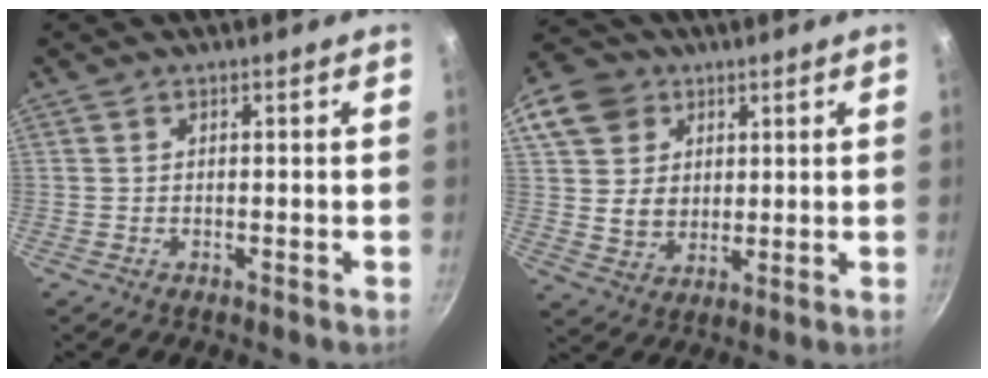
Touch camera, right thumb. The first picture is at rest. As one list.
[{"total": 12.7, "force": [5.1, 10.4, 5.3], "torque": [-0.074, -0.005, 0.094]}]